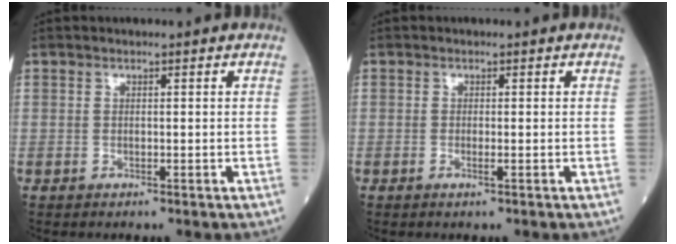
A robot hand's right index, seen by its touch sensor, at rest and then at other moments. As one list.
[{"total": 0.9, "force": [-0.3, -0.1, 0.8], "torque": [-0.016, -0.002, -0.005]}]